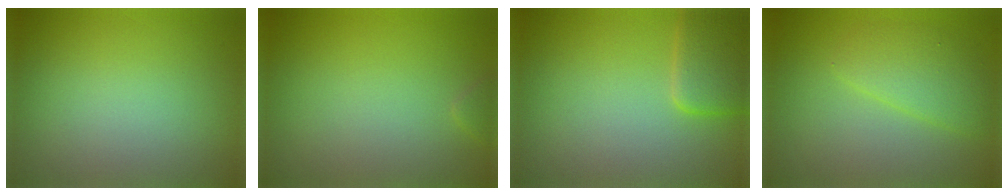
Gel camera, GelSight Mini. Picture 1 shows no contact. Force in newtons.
{"total": 0.5, "press": 0.5, "slide": 0.1}
{"total": 3.3, "press": 3.3, "slide": 0.2}
{"total": 3.0, "press": 3.0, "slide": 0.2}